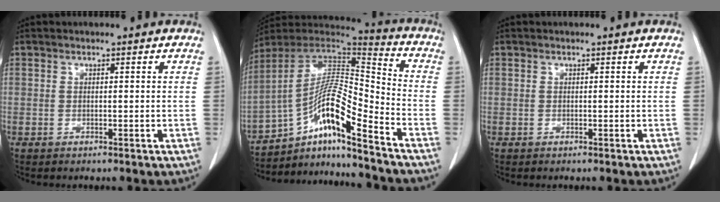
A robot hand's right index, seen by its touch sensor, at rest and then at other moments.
{"total": 15.9, "force": [-9.6, 1.4, 12.6], "torque": [-0.227, 0.019, -0.164]}
{"total": 0.0}